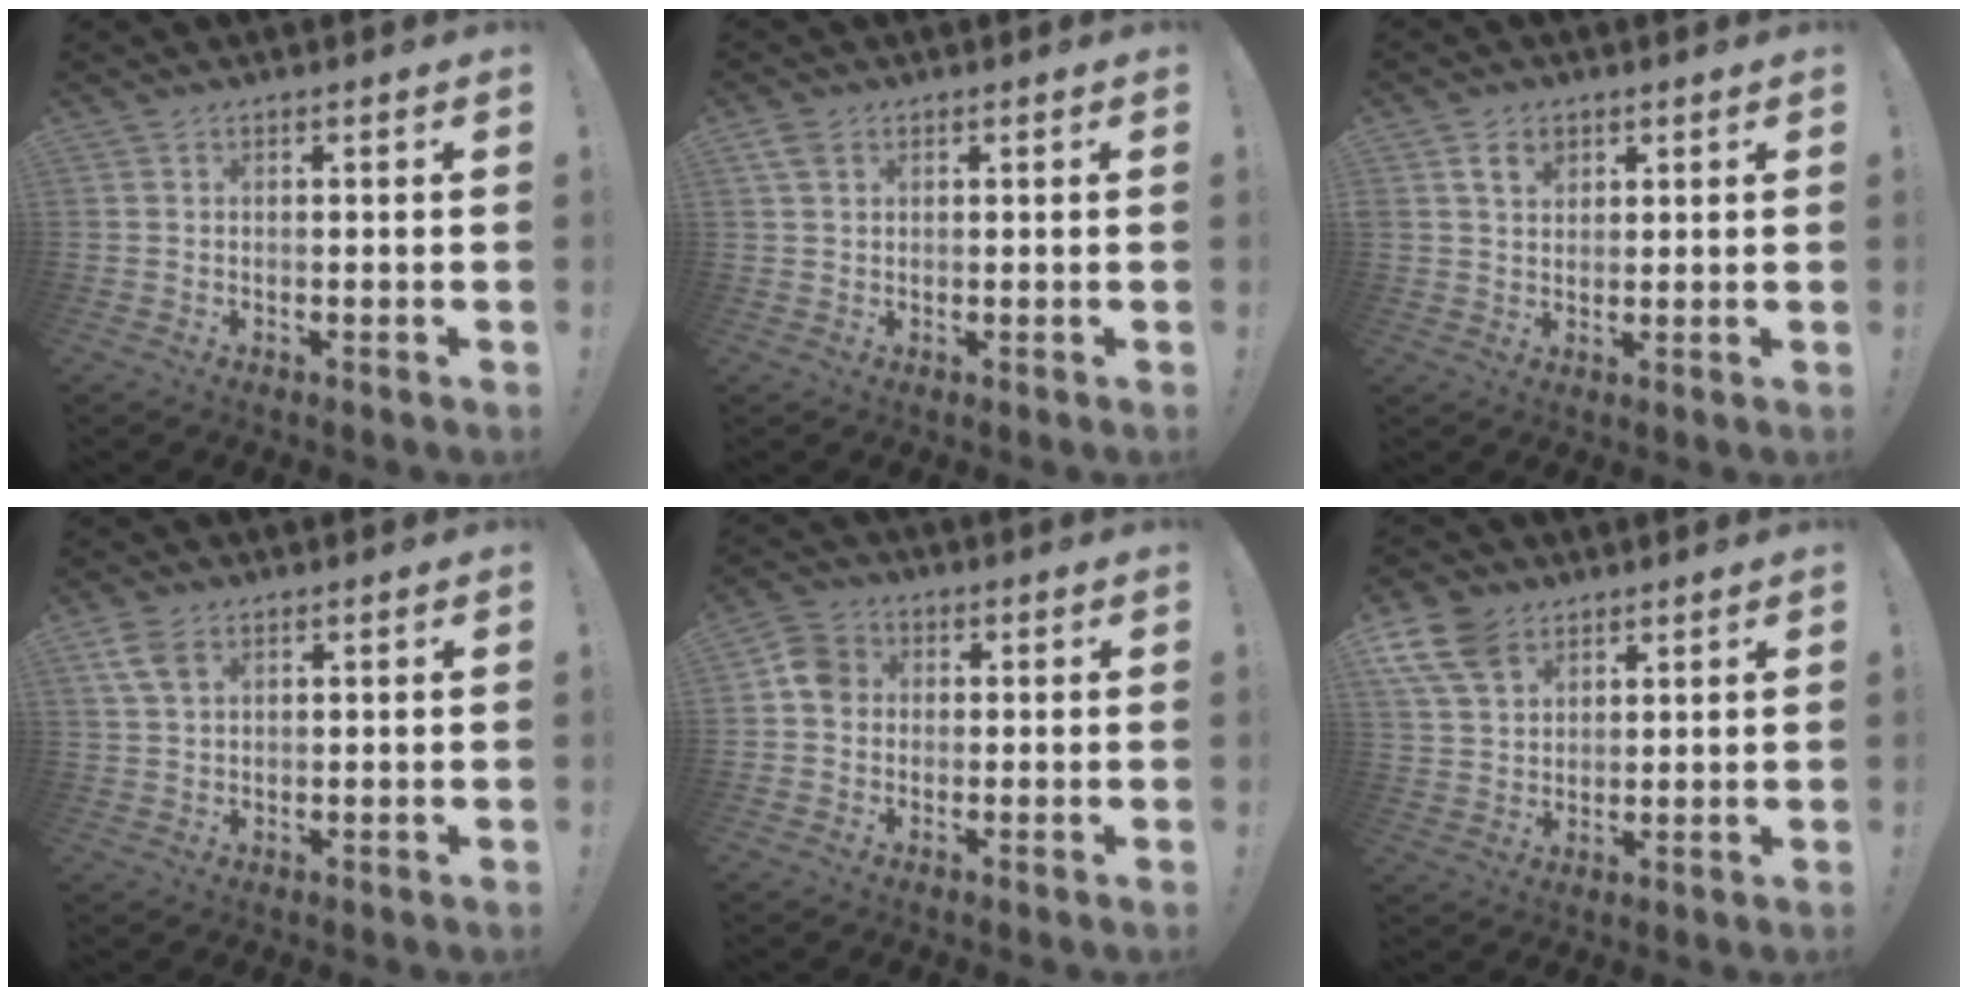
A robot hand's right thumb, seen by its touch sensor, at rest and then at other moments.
{"total": 3.3, "force": [1.6, 2.1, 1.9], "torque": [-0.039, 0.002, 0.031]}
{"total": 5.0, "force": [2.6, 3.3, 2.7], "torque": [-0.043, -0.002, 0.047]}
{"total": 5.4, "force": [2.6, 3.1, 3.6], "torque": [-0.071, -0.001, 0.053]}
{"total": 6.5, "force": [0.2, 5.6, 3.3], "torque": [-0.052, 0.019, 0.005]}
{"total": 11.2, "force": [6.5, 7.3, 5.4], "torque": [-0.110, -0.023, 0.130]}